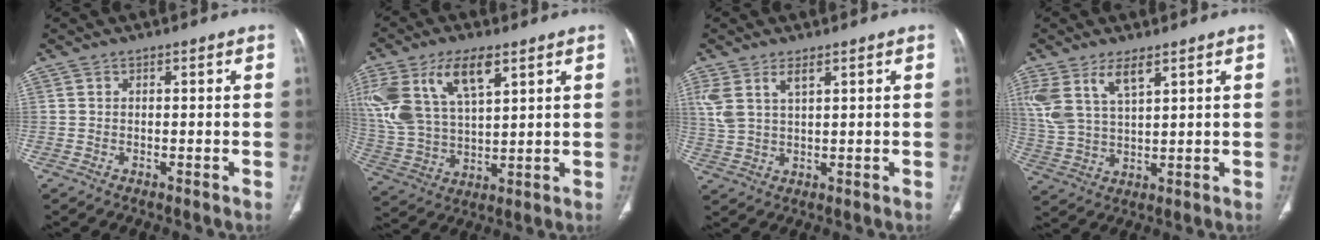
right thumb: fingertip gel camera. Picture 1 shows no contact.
{"total": 18.7, "force": [8.7, 9.3, 13.8], "torque": [-0.289, -0.013, 0.173]}
{"total": 6.0, "force": [3.1, 2.6, 4.4], "torque": [-0.102, -0.005, 0.072]}
{"total": 9.6, "force": [5.4, 4.0, 6.9], "torque": [-0.152, -0.013, 0.118]}